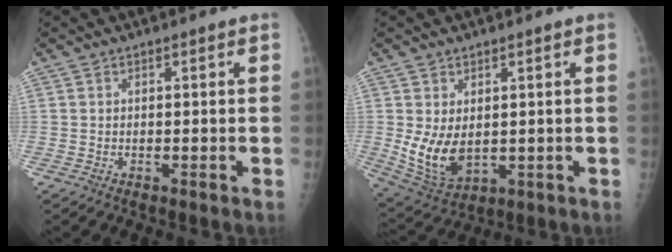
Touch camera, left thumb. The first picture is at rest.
{"total": 9.0, "force": [0.1, 5.8, 6.8], "torque": [-0.118, -0.018, 0.023]}